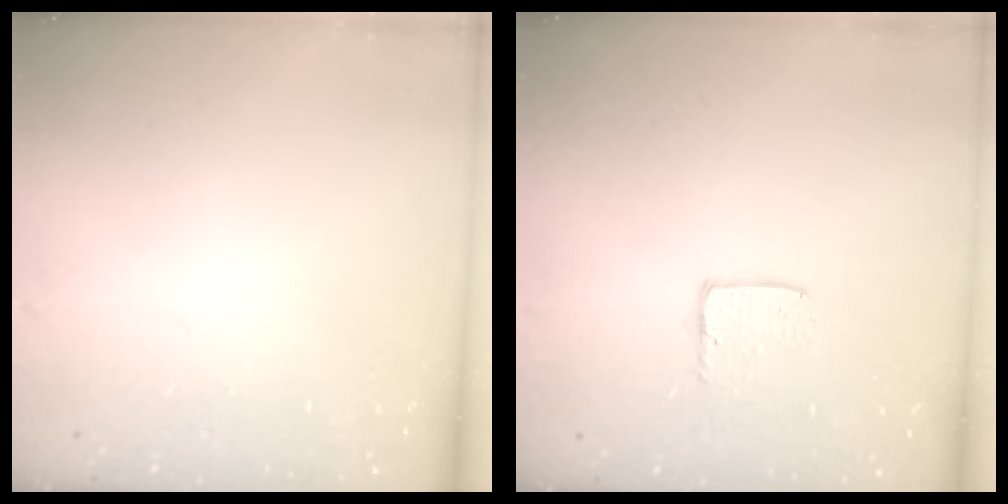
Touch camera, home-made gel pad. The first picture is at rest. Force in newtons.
{"total": 3.9, "press": 3.9, "slide": 0.4}